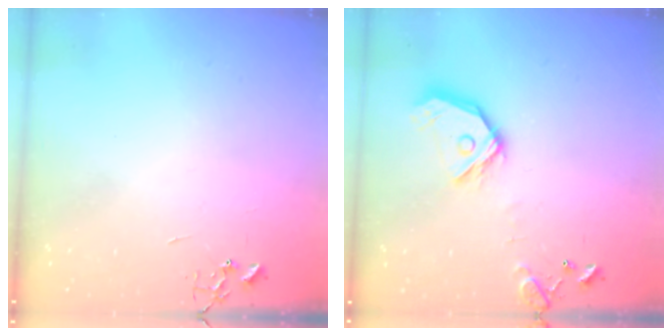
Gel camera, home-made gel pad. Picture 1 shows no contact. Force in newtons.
{"total": 14.2, "press": 14.1, "slide": 2.1}